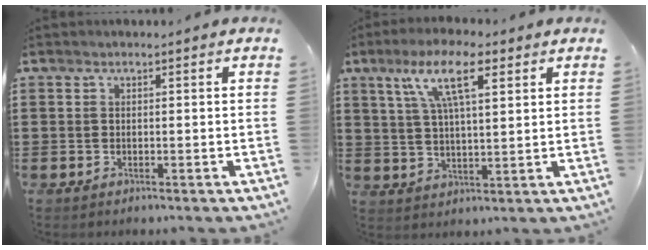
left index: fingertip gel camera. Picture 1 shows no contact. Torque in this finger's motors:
{"motor_torque": [2.14, 0.00, 0.87, 0.21]}